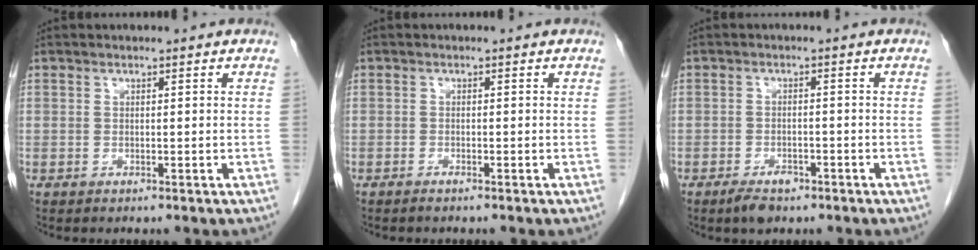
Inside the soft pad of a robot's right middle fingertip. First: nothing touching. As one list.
[{"total": 0.8, "force": [-0.7, -0.1, 0.4], "torque": [-0.009, 0.000, -0.014]}, {"total": 3.4, "force": [-2.4, 1.4, 1.9], "torque": [-0.036, -0.001, -0.034]}]